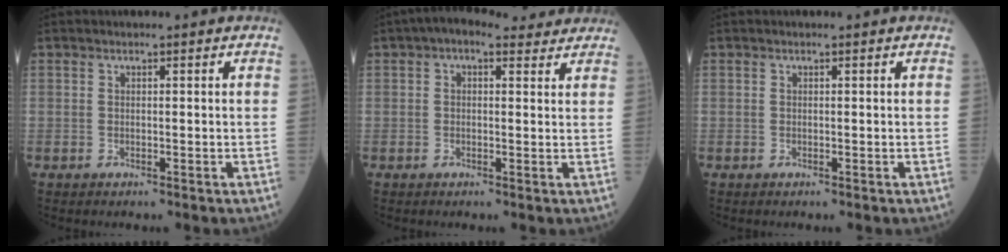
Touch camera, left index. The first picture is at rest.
{"total": 6.3, "force": [4.8, 2.8, 3.1], "torque": [-0.046, 0.041, 0.064]}
{"total": 0.0}